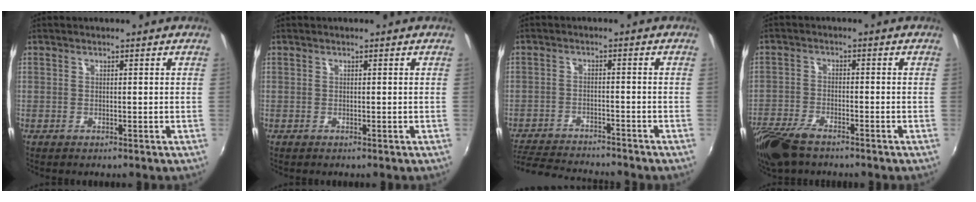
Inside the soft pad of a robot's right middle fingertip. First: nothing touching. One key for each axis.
{"total": 0.0}
{"total": 12.8, "fx": -11.8, "fy": 1.9, "fz": 4.6, "tx": -0.111, "ty": -0.015, "tz": -0.188}
{"total": 10.0, "fx": -7.6, "fy": 3.5, "fz": 5.4, "tx": -0.135, "ty": -0.029, "tz": -0.148}